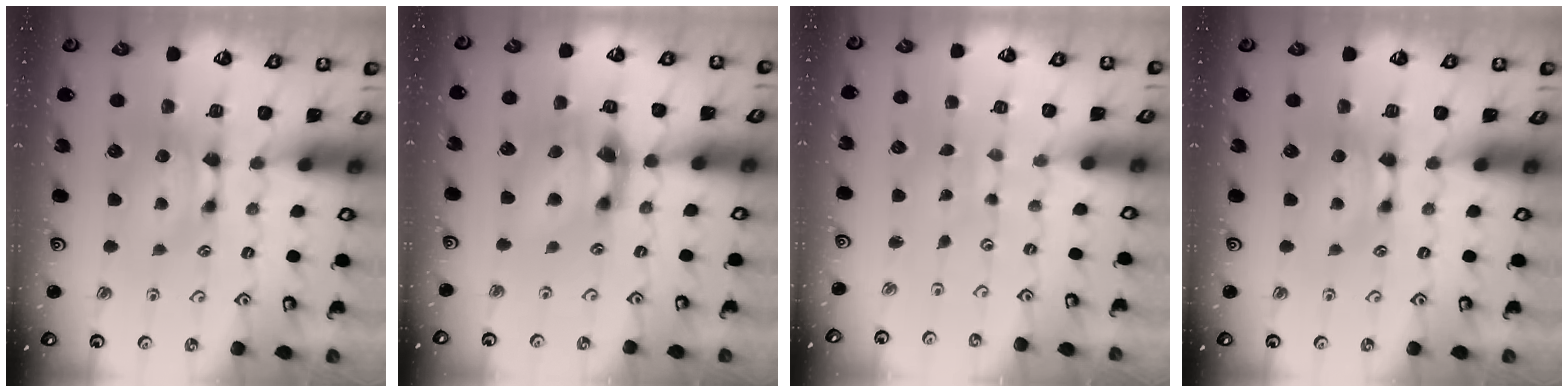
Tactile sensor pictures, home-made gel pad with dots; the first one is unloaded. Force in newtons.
{"total": 5.3, "press": 4.9, "slide": 2.0}
{"total": 6.1, "press": 6.1, "slide": 0.3}
{"total": 0.0}